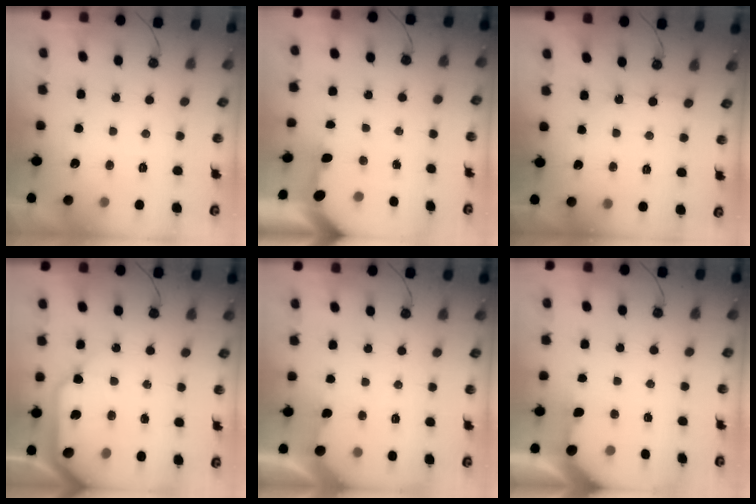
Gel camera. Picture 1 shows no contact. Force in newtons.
{"total": 3.4, "press": 3.4, "slide": 0.3}
{"total": 3.8, "press": 3.8, "slide": 0.7}
{"total": 11.7, "press": 11.5, "slide": 1.8}
{"total": 2.4, "press": 2.4, "slide": 0.4}
{"total": 2.8, "press": 2.8, "slide": 0.3}